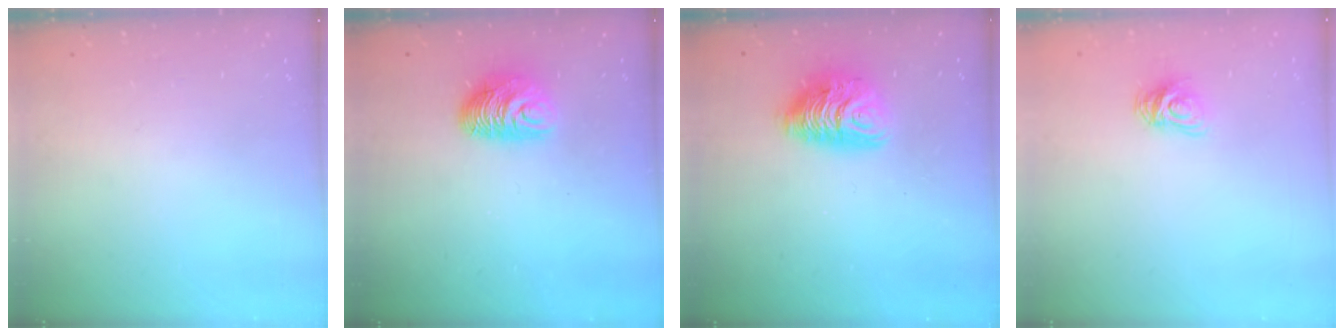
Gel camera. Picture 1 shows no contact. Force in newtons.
{"total": 9.3, "press": 9.2, "slide": 0.6}
{"total": 10.0, "press": 10.0, "slide": 0.7}
{"total": 5.5, "press": 5.5, "slide": 0.7}